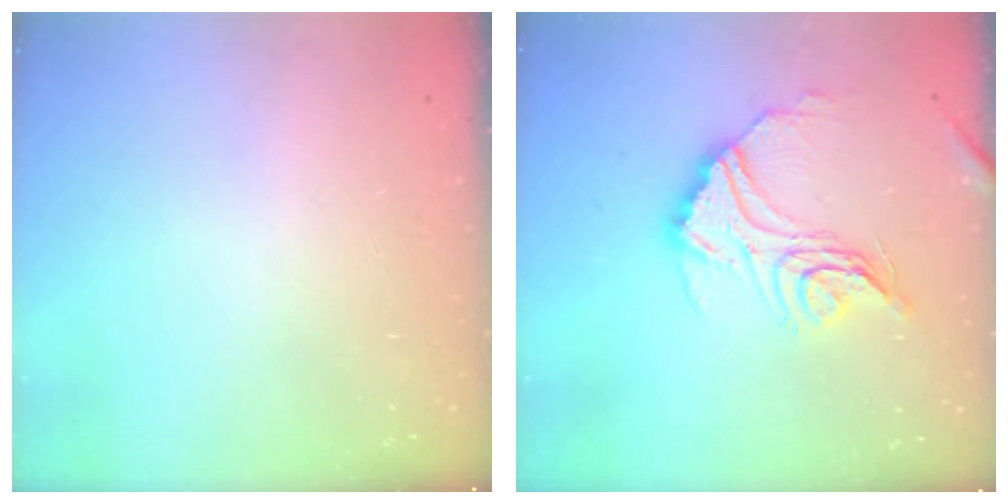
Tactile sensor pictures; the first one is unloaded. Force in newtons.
{"total": 16.5, "press": 16.4, "slide": 1.2}